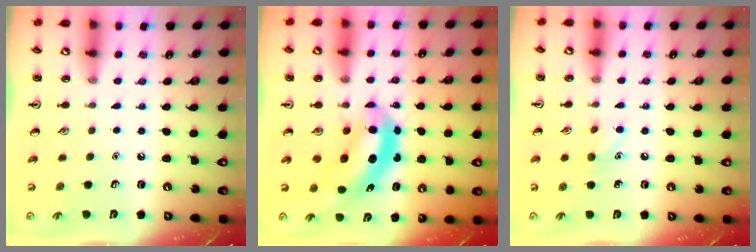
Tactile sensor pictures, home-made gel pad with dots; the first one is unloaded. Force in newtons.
{"total": 6.3, "press": 6.1, "slide": 1.4}
{"total": 5.5, "press": 5.2, "slide": 1.6}